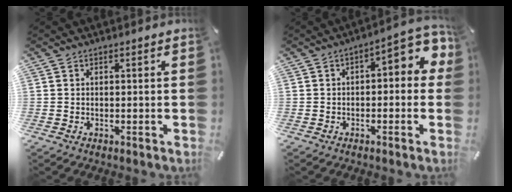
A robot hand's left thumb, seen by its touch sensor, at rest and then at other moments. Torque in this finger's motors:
{"motor_torque": [0.20, 0.20, 0.40, 0.56, 0.07]}